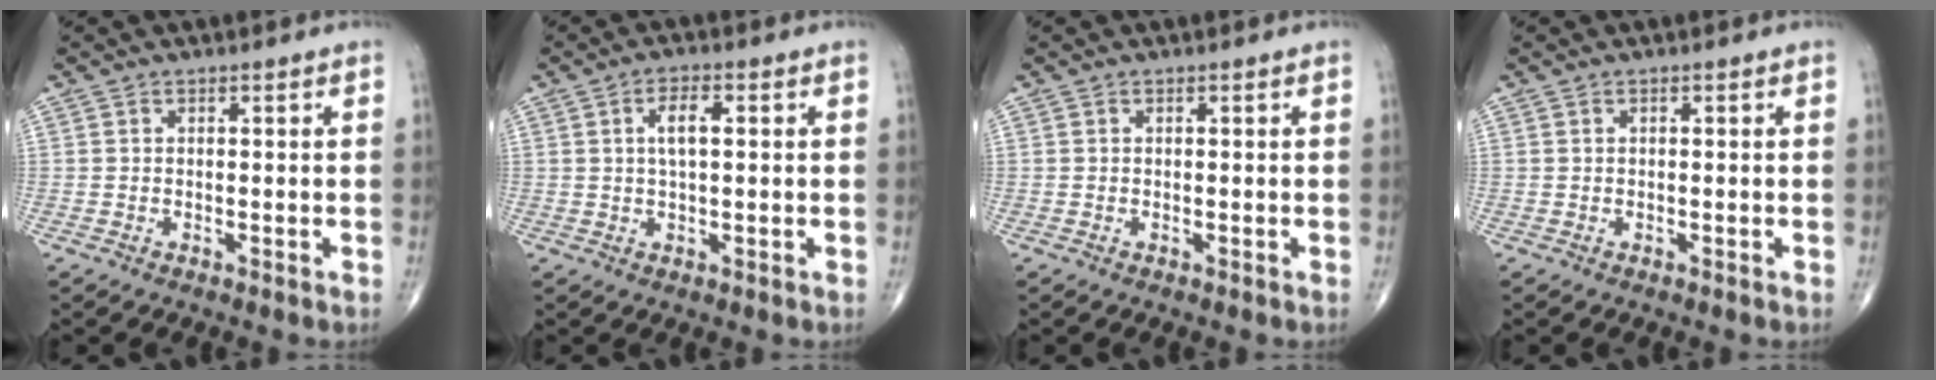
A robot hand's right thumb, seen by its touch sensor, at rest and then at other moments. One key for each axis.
{"total": 4.4, "fx": 0.9, "fy": 1.8, "fz": 3.9, "tx": -0.068, "ty": 0.004, "tz": 0.014}
{"total": 0.0}
{"total": 0.0}